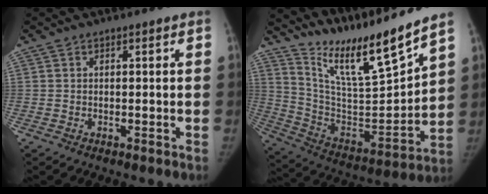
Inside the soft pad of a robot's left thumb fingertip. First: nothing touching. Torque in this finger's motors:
{"motor_torque": [0.33, -0.23, 1.23, -1.54, 0.04]}